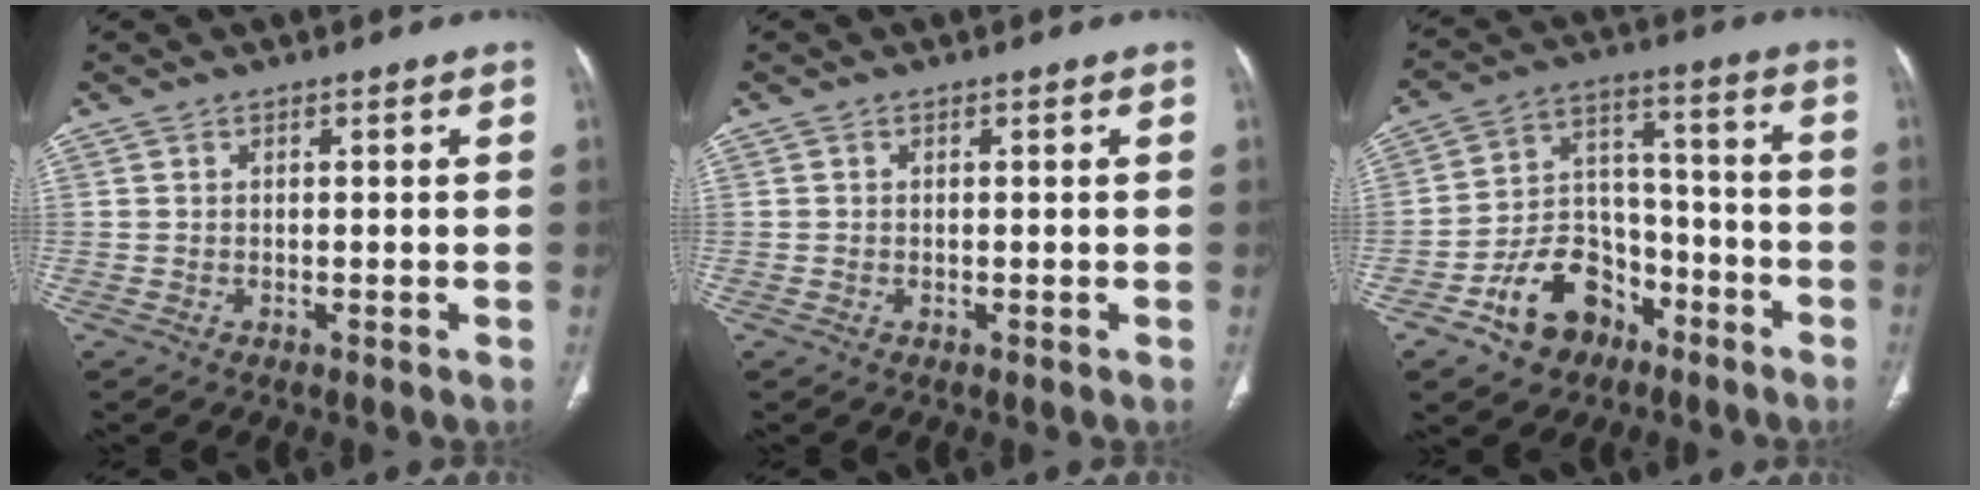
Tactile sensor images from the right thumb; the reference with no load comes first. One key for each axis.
{"total": 0.0}
{"total": 14.2, "fx": -7.7, "fy": 10.2, "fz": 6.2, "tx": -0.055, "ty": 0.078, "tz": -0.126}